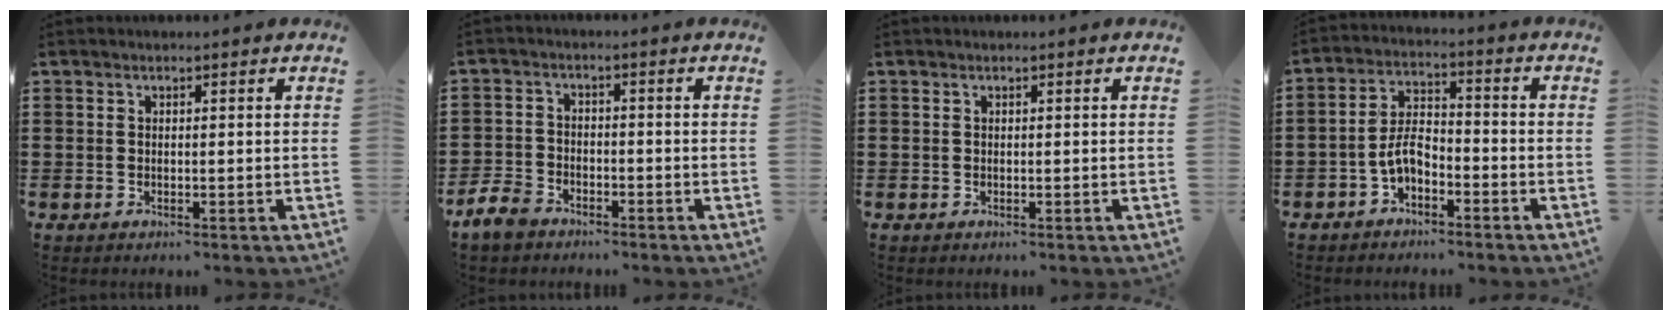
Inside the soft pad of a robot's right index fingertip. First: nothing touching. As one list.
[{"total": 3.7, "force": [-3.2, 1.6, 1.0], "torque": [-0.050, -0.001, -0.072]}, {"total": 0.0}, {"total": 5.2, "force": [-2.7, 2.5, 3.7], "torque": [-0.094, 0.003, -0.058]}]